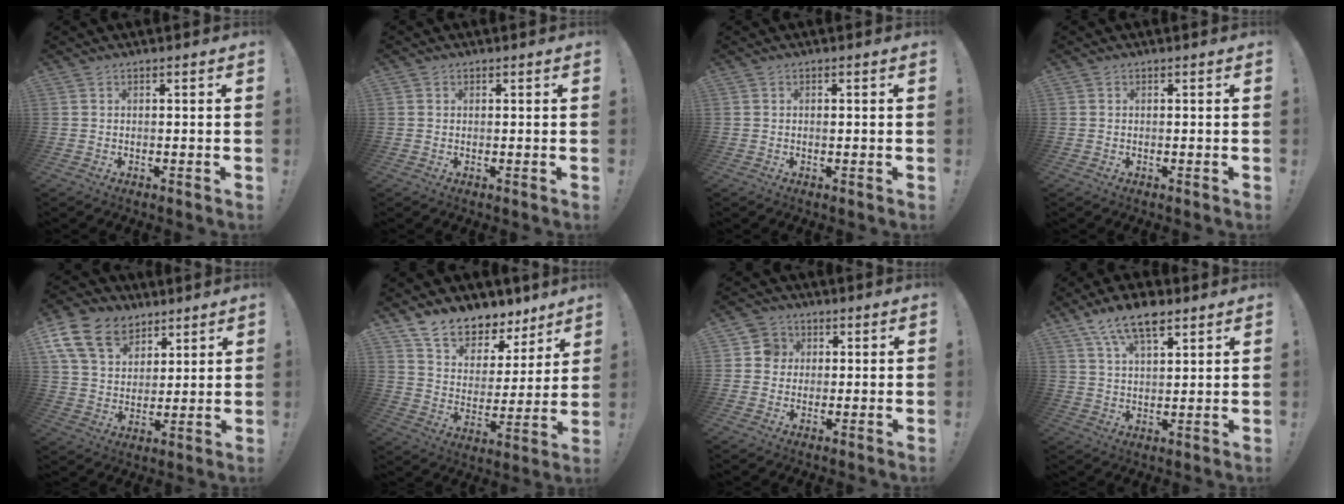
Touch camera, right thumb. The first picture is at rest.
{"total": 0.8, "force": [0.4, 0.7, 0.1], "torque": [0.000, 0.000, 0.007]}
{"total": 0.0}
{"total": 0.0}
{"total": 16.2, "force": [9.0, 11.3, 7.4], "torque": [-0.129, -0.045, 0.177]}
{"total": 11.7, "force": [10.0, 5.1, 3.3], "torque": [-0.070, -0.083, 0.184]}
{"total": 5.6, "force": [1.0, 5.4, 1.5], "torque": [-0.026, 0.011, 0.021]}
{"total": 10.9, "force": [6.8, 4.7, 7.1], "torque": [-0.120, -0.021, 0.125]}